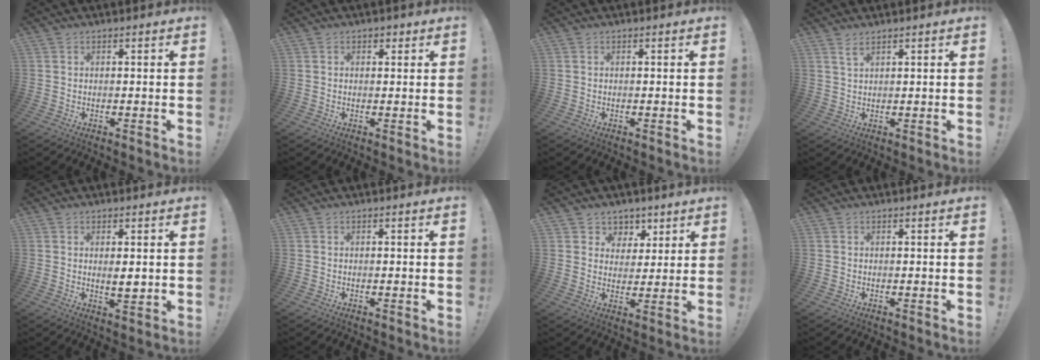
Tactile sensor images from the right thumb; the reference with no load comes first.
{"total": 1.4, "force": [0.7, 1.1, 0.5], "torque": [0.005, -0.004, 0.010]}
{"total": 0.0}
{"total": 2.6, "force": [1.8, 0.8, 1.8], "torque": [-0.037, -0.004, 0.033]}
{"total": 3.6, "force": [0.5, 1.4, 3.3], "torque": [-0.037, -0.010, 0.005]}
{"total": 0.0}
{"total": 6.4, "force": [3.1, 5.6, 0.2], "torque": [0.011, -0.029, 0.061]}
{"total": 0.0}